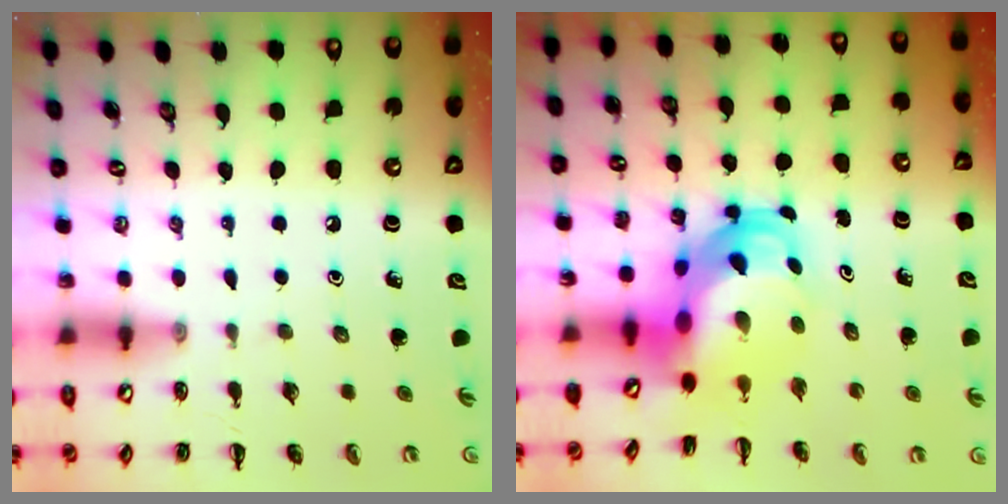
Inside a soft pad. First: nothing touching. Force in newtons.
{"total": 7.1, "press": 6.8, "slide": 2.2}